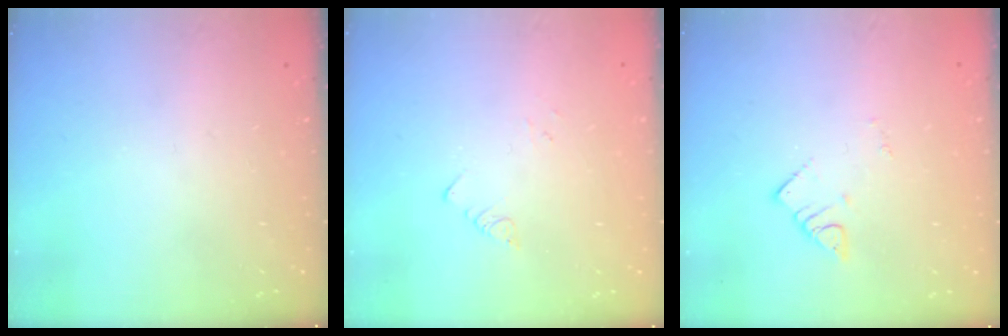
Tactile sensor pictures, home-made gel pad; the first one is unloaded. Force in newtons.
{"total": 1.3, "press": 1.2, "slide": 0.1}
{"total": 2.7, "press": 2.7, "slide": 0.1}